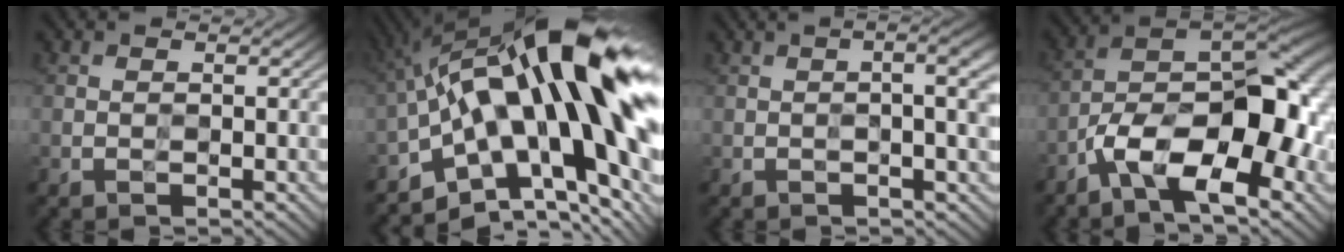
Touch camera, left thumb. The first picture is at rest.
{"total": 21.3, "force": [0.0, 9.0, 19.2], "torque": [-0.311, 0.008, -0.010]}
{"total": 5.3, "force": [0.5, 1.2, 5.2], "torque": [-0.079, 0.010, 0.008]}
{"total": 15.5, "force": [-6.5, 6.5, 12.5], "torque": [-0.190, -0.005, -0.126]}